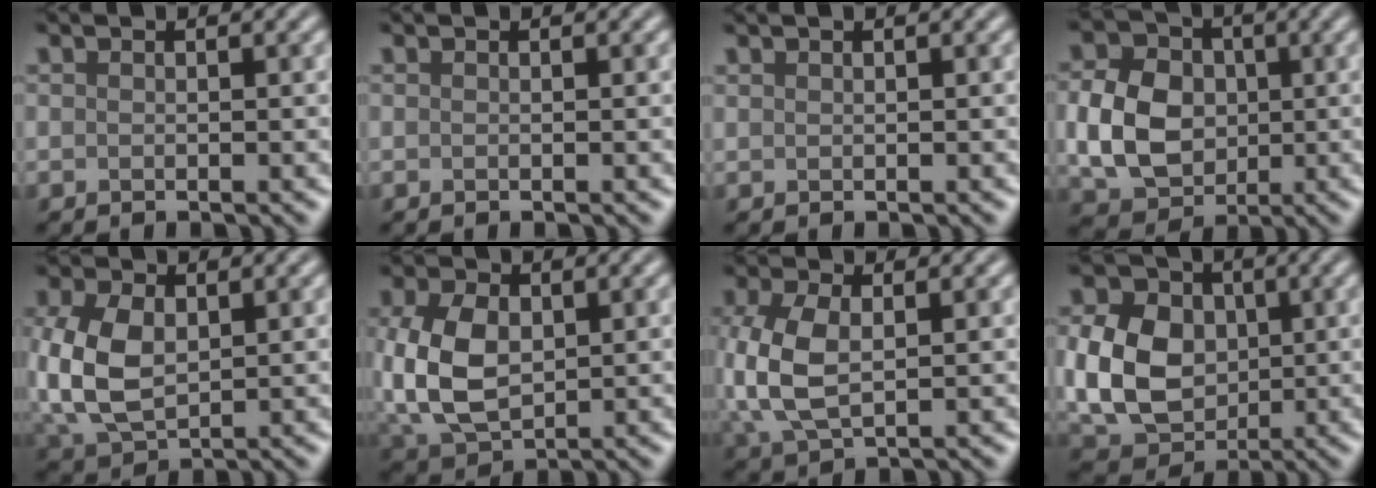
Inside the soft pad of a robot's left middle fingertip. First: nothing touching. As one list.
[{"total": 0.0}, {"total": 0.0}, {"total": 7.1, "force": [-0.2, 5.6, 4.4], "torque": [-0.101, 0.003, -0.004]}, {"total": 7.4, "force": [0.3, 4.9, 5.6], "torque": [-0.154, 0.003, 0.012]}, {"total": 8.1, "force": [0.2, 5.4, 6.1], "torque": [-0.161, 0.001, 0.009]}, {"total": 6.7, "force": [0.2, 4.0, 5.3], "torque": [-0.145, 0.001, 0.007]}, {"total": 8.5, "force": [0.0, 6.5, 5.5], "torque": [-0.130, -0.001, 0.000]}]